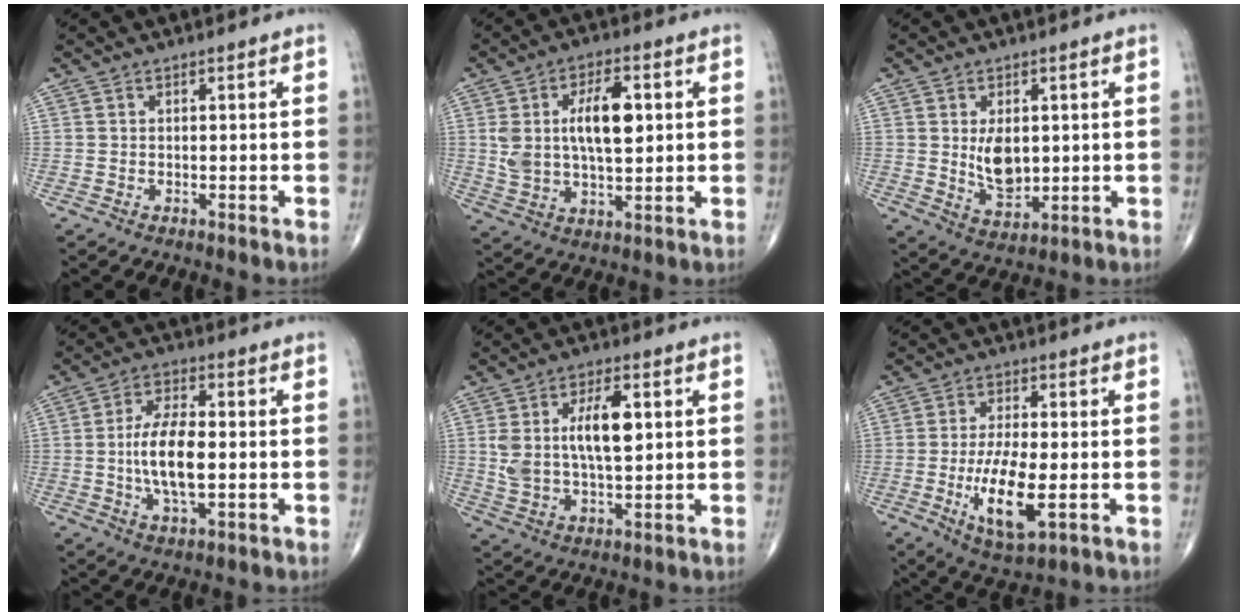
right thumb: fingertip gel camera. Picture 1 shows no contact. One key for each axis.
{"total": 12.6, "fx": 2.5, "fy": 6.1, "fz": 10.7, "tx": -0.182, "ty": 0.002, "tz": 0.049}
{"total": 7.2, "fx": 0.9, "fy": 4.3, "fz": 5.7, "tx": -0.078, "ty": -0.017, "tz": 0.027}
{"total": 10.6, "fx": -0.8, "fy": 4.7, "fz": 9.5, "tx": -0.178, "ty": 0.005, "tz": -0.017}
{"total": 11.4, "fx": 2.5, "fy": 5.2, "fz": 9.9, "tx": -0.179, "ty": -0.001, "tz": 0.049}
{"total": 11.1, "fx": -2.5, "fy": 3.9, "fz": 10.1, "tx": -0.186, "ty": -0.010, "tz": -0.039}